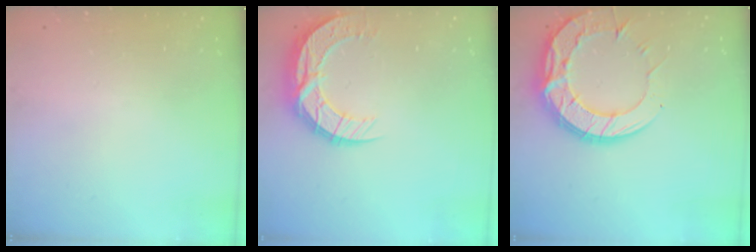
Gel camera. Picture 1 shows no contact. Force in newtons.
{"total": 10.6, "press": 10.6, "slide": 0.7}
{"total": 19.5, "press": 19.4, "slide": 1.6}